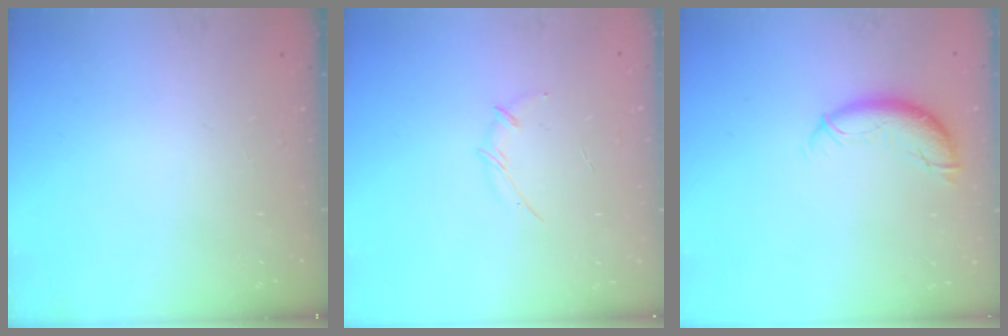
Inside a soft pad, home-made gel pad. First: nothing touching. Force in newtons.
{"total": 4.0, "press": 3.9, "slide": 0.9}
{"total": 9.4, "press": 9.3, "slide": 1.7}